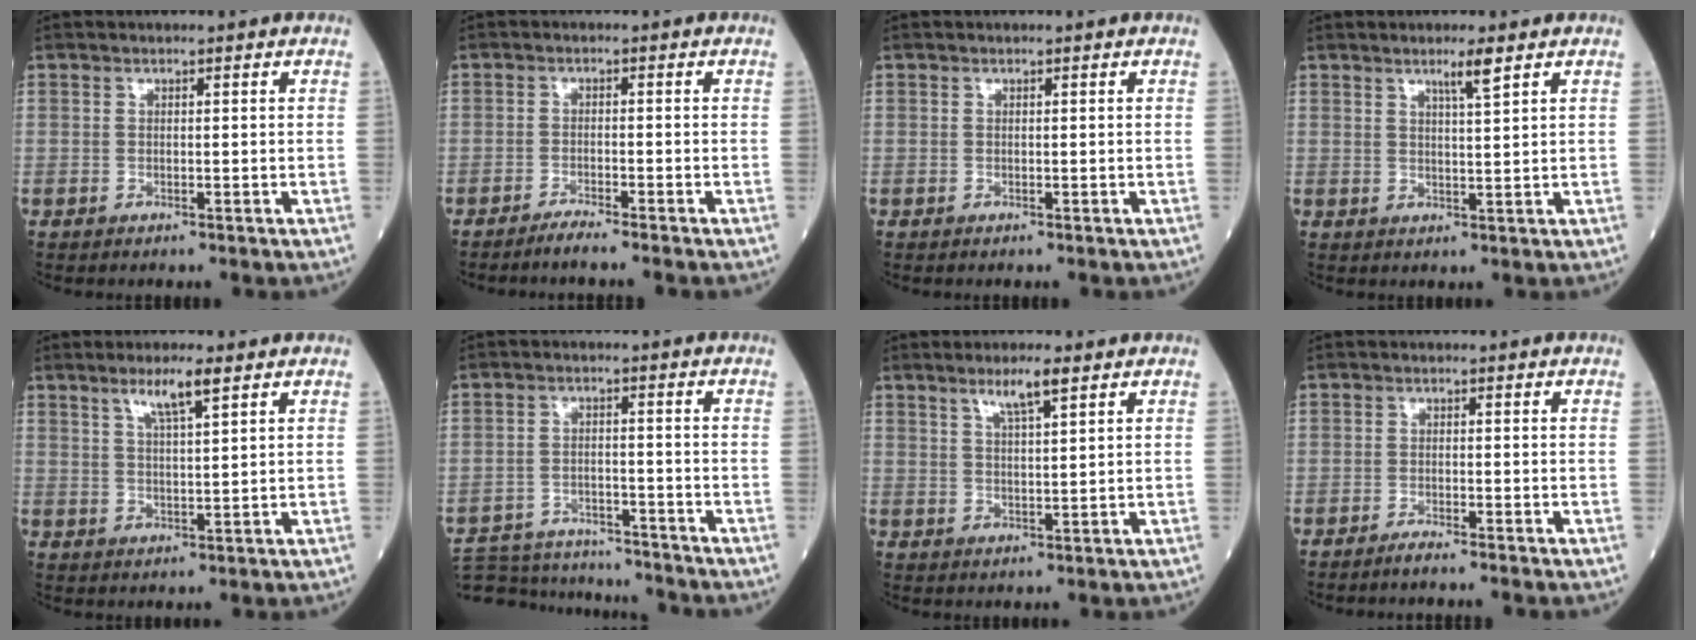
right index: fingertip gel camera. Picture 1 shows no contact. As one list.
[{"total": 2.5, "force": [-2.2, -0.7, 1.0], "torque": [-0.022, -0.002, -0.040]}, {"total": 0.0}, {"total": 2.9, "force": [1.9, -0.4, 2.2], "torque": [-0.043, -0.002, 0.039]}, {"total": 4.9, "force": [3.1, 0.1, 3.8], "torque": [-0.072, 0.002, 0.058]}, {"total": 14.6, "force": [-13.9, 2.8, 3.4], "torque": [-0.064, 0.008, -0.200]}, {"total": 4.3, "force": [2.8, 0.1, 3.2], "torque": [-0.062, 0.001, 0.054]}, {"total": 1.9, "force": [-1.7, -0.5, 0.8], "torque": [-0.018, 0.001, -0.028]}]